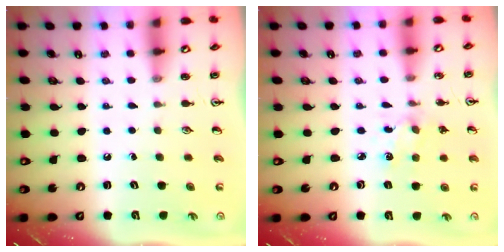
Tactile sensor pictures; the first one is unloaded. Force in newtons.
{"total": 2.2, "press": 2.1, "slide": 0.5}